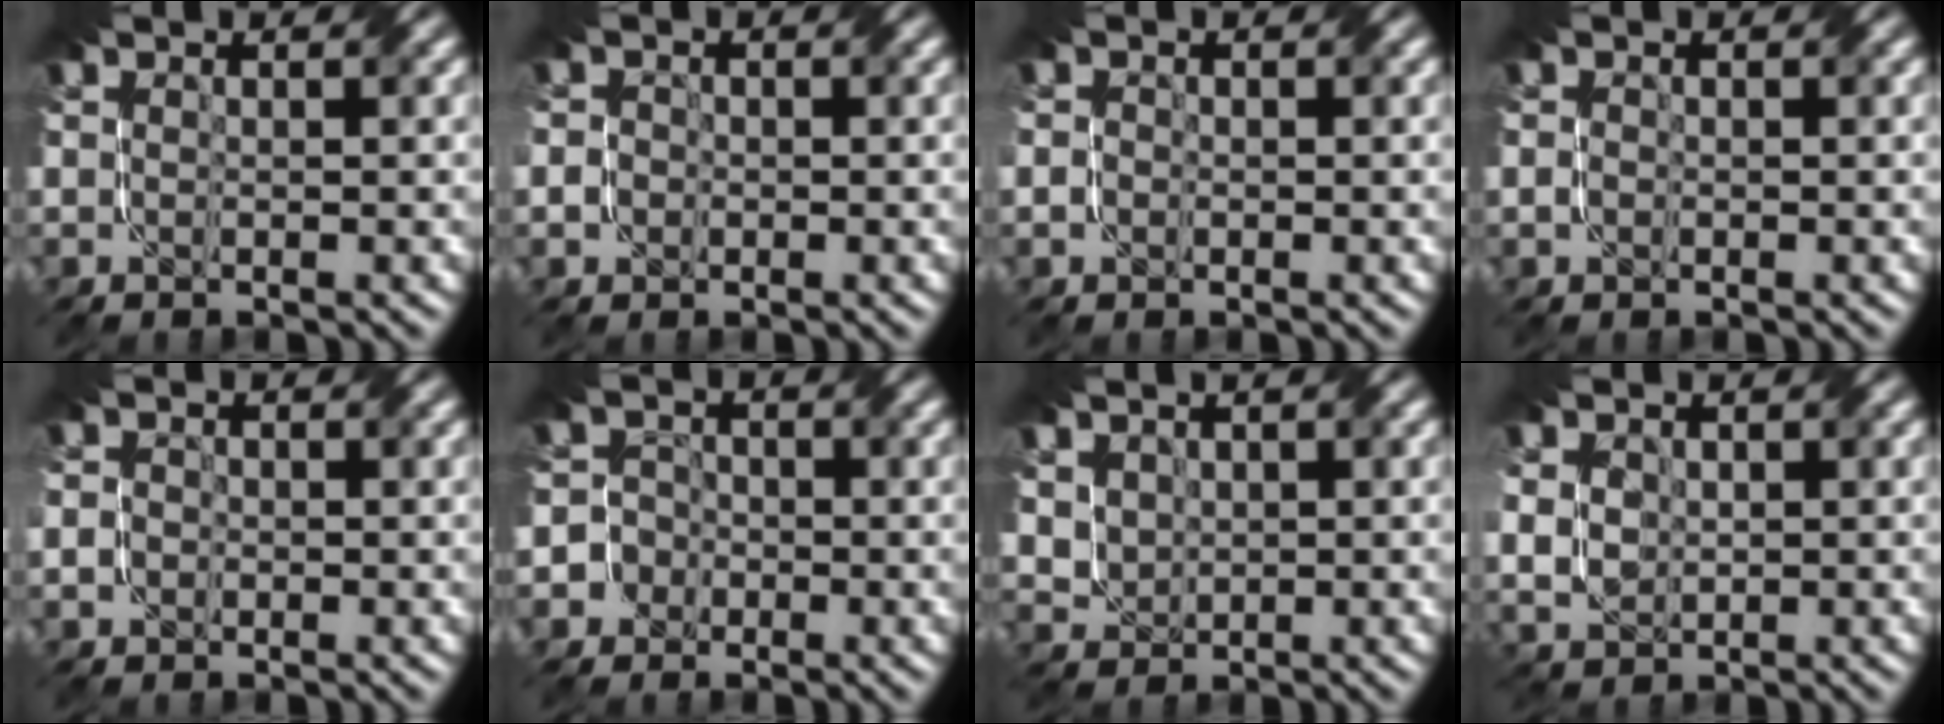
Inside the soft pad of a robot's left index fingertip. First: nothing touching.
{"total": 1.9, "force": [-0.3, 1.6, 0.8], "torque": [0.000, 0.011, -0.023]}
{"total": 0.8, "force": [-0.5, 0.6, 0.3], "torque": [-0.007, 0.000, -0.012]}
{"total": 0.7, "force": [-0.6, 0.1, 0.1], "torque": [0.001, 0.000, -0.016]}
{"total": 1.7, "force": [-0.3, 1.5, 0.8], "torque": [-0.005, 0.008, -0.023]}
{"total": 4.3, "force": [-2.4, 3.6, 0.1], "torque": [0.016, 0.009, -0.064]}
{"total": 2.9, "force": [1.4, 2.3, 1.3], "torque": [-0.061, 0.002, 0.050]}
{"total": 3.4, "force": [1.0, 2.7, 1.8], "torque": [-0.071, 0.010, 0.022]}